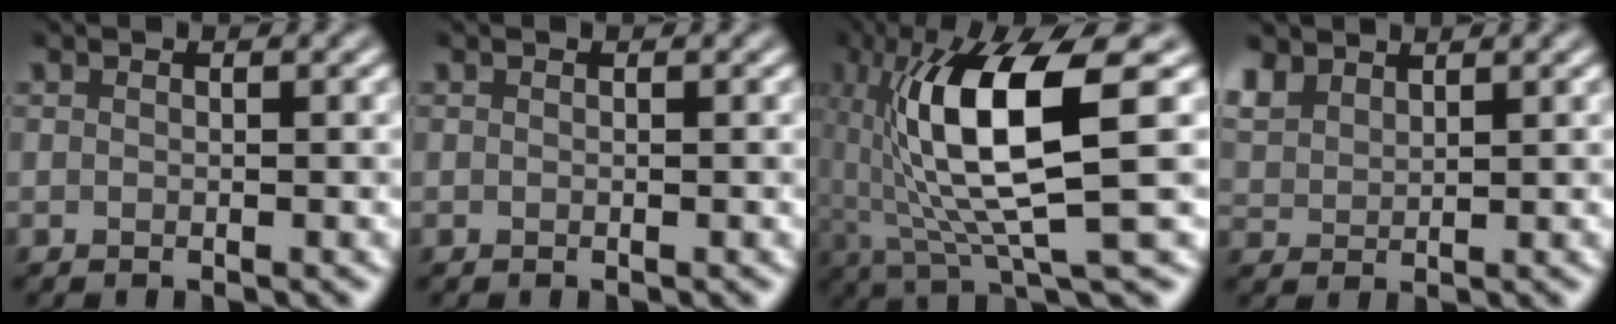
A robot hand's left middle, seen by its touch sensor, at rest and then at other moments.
{"total": 0.0}
{"total": 10.7, "force": [1.3, 2.4, 10.3], "torque": [-0.170, 0.000, 0.030]}
{"total": 3.1, "force": [2.4, 1.5, 1.2], "torque": [-0.038, 0.010, 0.053]}